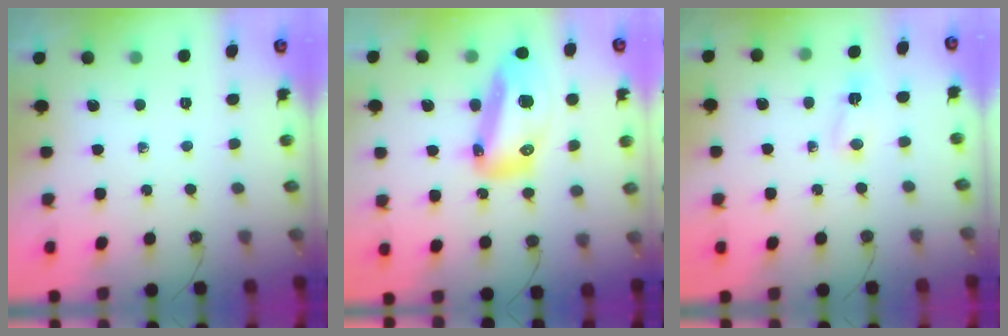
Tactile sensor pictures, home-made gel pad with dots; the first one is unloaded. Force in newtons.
{"total": 17.9, "press": 17.7, "slide": 2.7}
{"total": 2.4, "press": 2.2, "slide": 0.8}